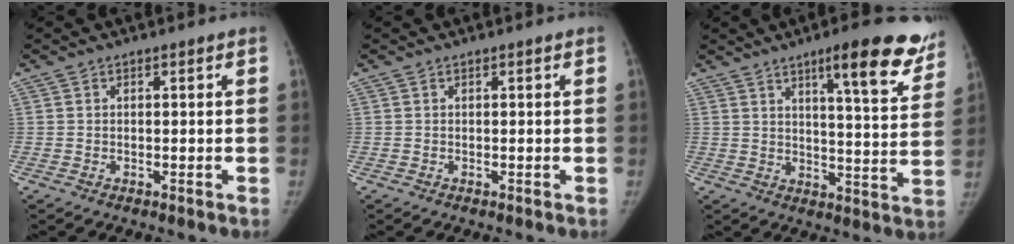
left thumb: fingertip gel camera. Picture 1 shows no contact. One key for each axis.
{"total": 0.0}
{"total": 16.1, "fx": 10.3, "fy": 3.4, "fz": 11.8, "tx": -0.118, "ty": -0.056, "tz": 0.133}